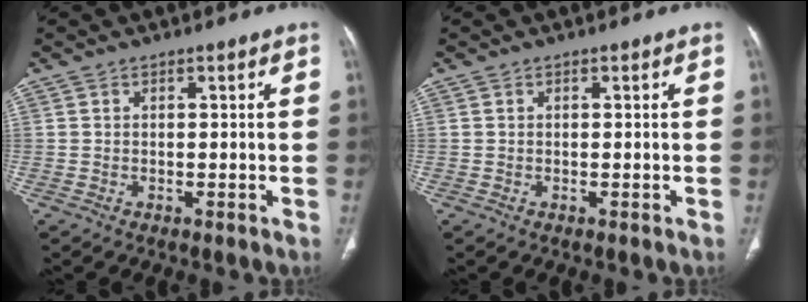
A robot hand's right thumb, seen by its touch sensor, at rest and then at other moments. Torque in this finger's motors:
{"motor_torque": [0.00, 0.00, -0.02, -0.04, 0.02]}